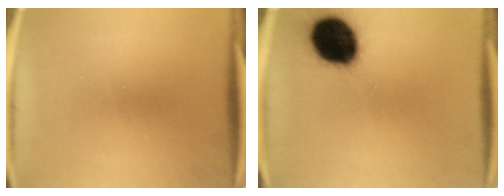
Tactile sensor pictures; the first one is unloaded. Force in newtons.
{"total": 19.3}